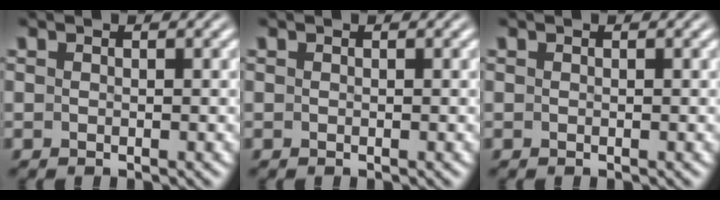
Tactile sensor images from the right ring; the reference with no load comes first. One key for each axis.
{"total": 0.0}
{"total": 0.0}